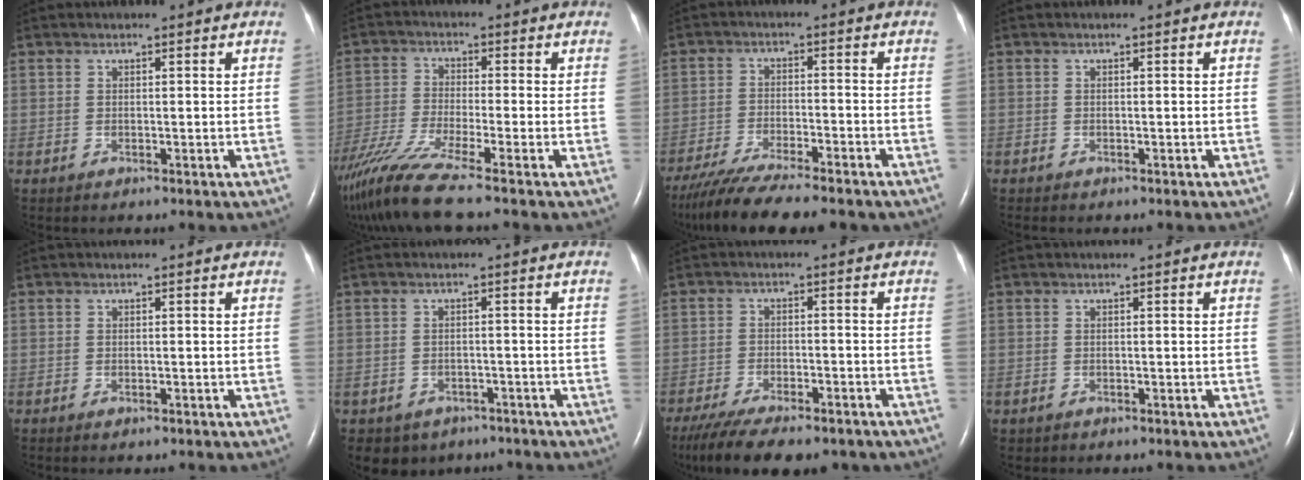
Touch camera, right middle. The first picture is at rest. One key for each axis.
{"total": 10.2, "fx": -7.9, "fy": -1.4, "fz": 6.3, "tx": -0.129, "ty": -0.037, "tz": -0.147}
{"total": 12.9, "fx": -10.8, "fy": 1.3, "fz": 7.0, "tx": -0.122, "ty": -0.029, "tz": -0.171}
{"total": 1.1, "fx": -0.9, "fy": 0.3, "fz": 0.5, "tx": -0.008, "ty": -0.001, "tz": -0.010}
{"total": 0.6, "fx": -0.4, "fy": 0.2, "fz": 0.4, "tx": -0.008, "ty": 0.000, "tz": -0.004}
{"total": 5.5, "fx": -3.9, "fy": 3.9, "fz": 0.7, "tx": -0.010, "ty": 0.012, "tz": -0.048}
{"total": 15.5, "fx": -11.9, "fy": 4.9, "fz": 8.6, "tx": -0.170, "ty": -0.021, "tz": -0.176}
{"total": 0.0}